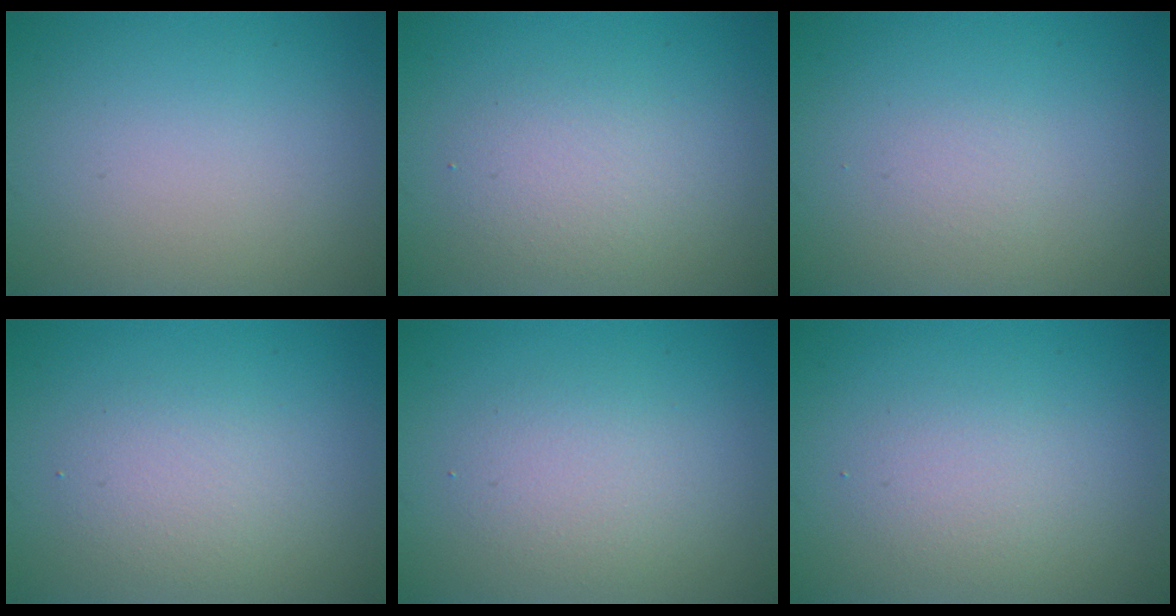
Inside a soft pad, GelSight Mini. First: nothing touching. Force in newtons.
{"total": 2.4, "press": 2.4, "slide": 0.2}
{"total": 0.0}
{"total": 2.4, "press": 2.4, "slide": 0.2}
{"total": 2.4, "press": 2.4, "slide": 0.2}
{"total": 2.0, "press": 2.0, "slide": 0.1}